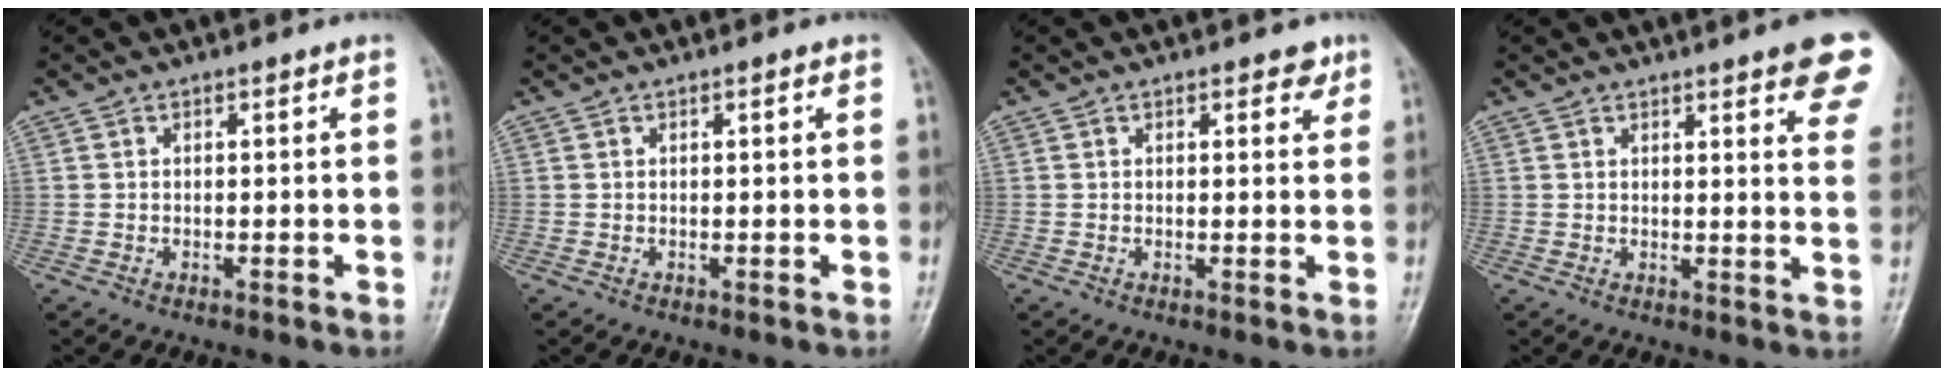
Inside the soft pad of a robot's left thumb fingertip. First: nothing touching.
{"total": 0.6, "force": [0.3, 0.1, 0.5], "torque": [-0.008, 0.000, 0.003]}
{"total": 2.4, "force": [1.5, 1.2, 1.4], "torque": [-0.002, -0.006, 0.016]}
{"total": 12.2, "force": [7.5, 2.5, 9.2], "torque": [-0.089, -0.027, 0.076]}